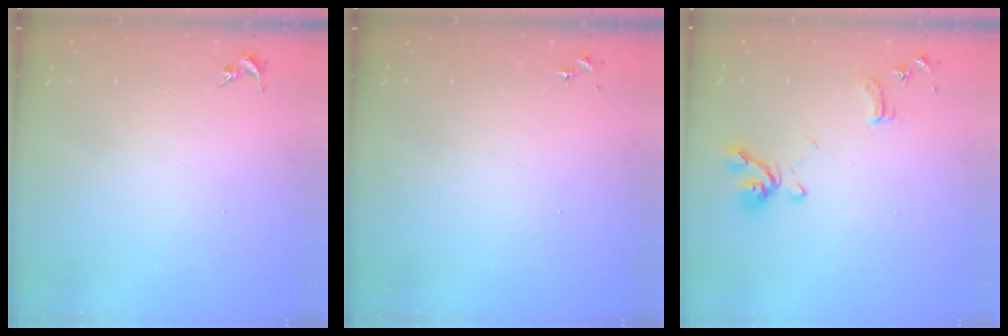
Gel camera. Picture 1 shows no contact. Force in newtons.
{"total": 0.0}
{"total": 12.8, "press": 12.7, "slide": 1.4}